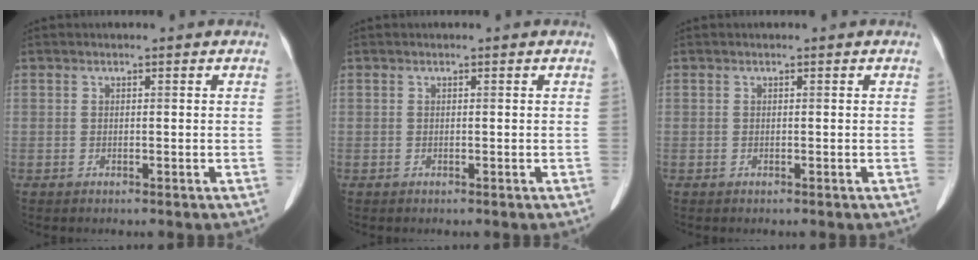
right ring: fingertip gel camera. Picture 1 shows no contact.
{"total": 0.0}
{"total": 0.0}